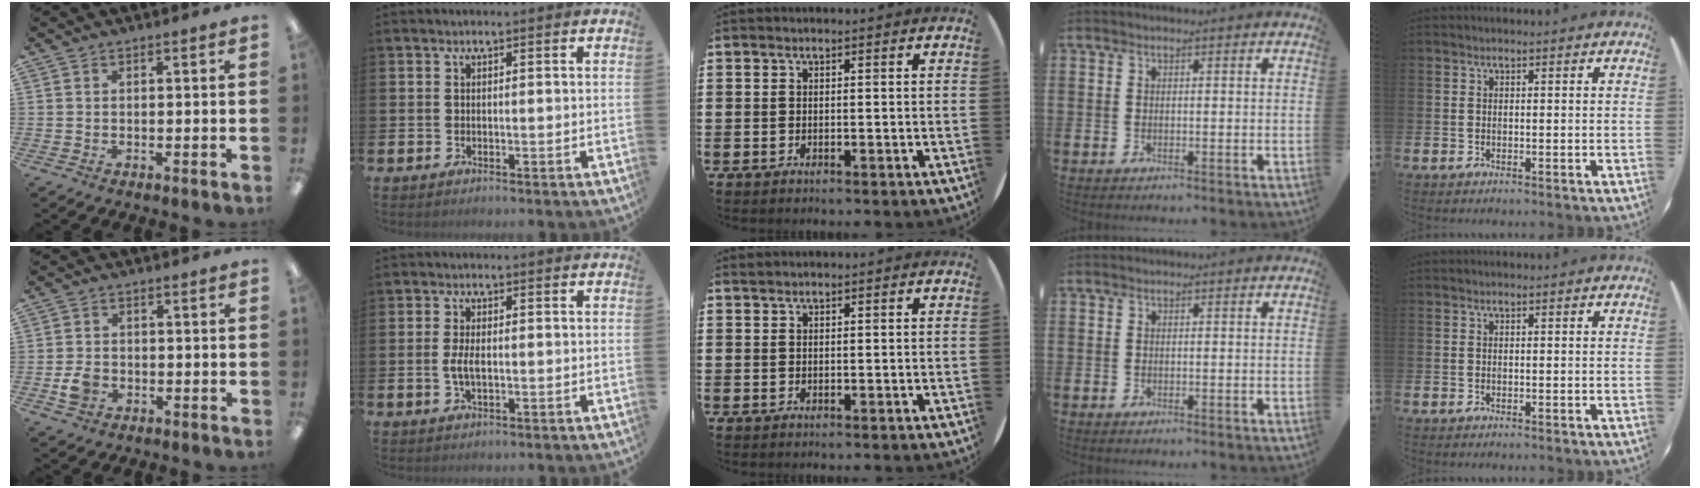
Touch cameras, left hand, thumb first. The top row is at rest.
{"thumb": {"total": 3.8, "force": [-1.3, 3.0, 1.9], "torque": [-0.029, 0.002, -0.025]}, "index": {"total": 2.8, "force": [-0.2, 1.1, 2.5], "torque": [-0.054, 0.000, -0.008]}}